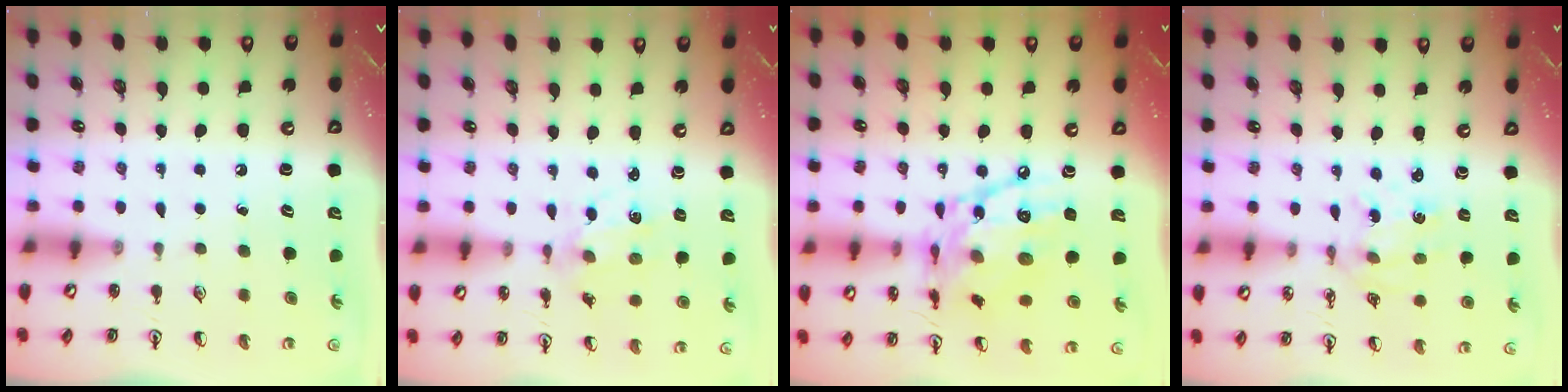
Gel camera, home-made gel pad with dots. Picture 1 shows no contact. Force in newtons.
{"total": 2.6, "press": 2.5, "slide": 0.4}
{"total": 18.5, "press": 18.4, "slide": 1.7}
{"total": 1.9, "press": 1.8, "slide": 0.8}